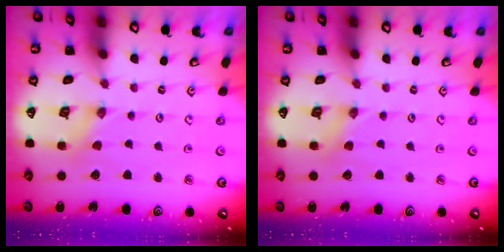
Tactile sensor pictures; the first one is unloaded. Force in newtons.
{"total": 0.0}